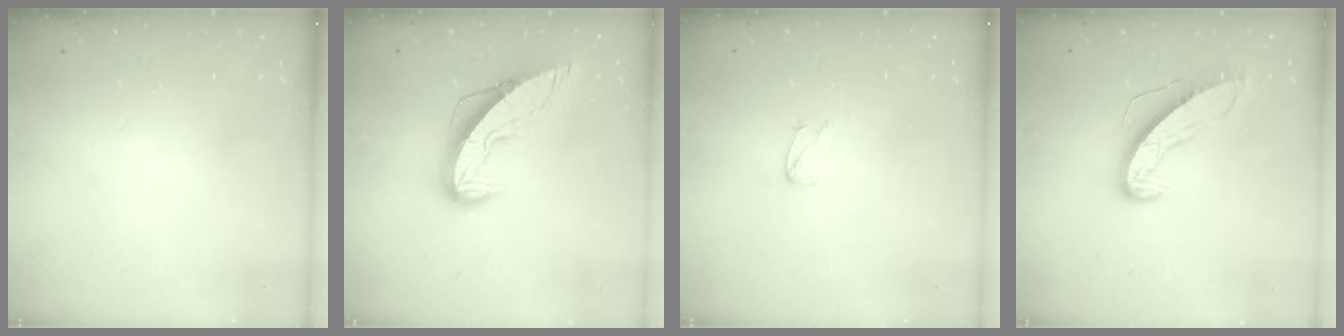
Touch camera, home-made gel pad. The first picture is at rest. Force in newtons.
{"total": 10.9, "press": 10.8, "slide": 0.9}
{"total": 3.0, "press": 3.0, "slide": 0.3}
{"total": 8.9, "press": 8.9, "slide": 0.6}